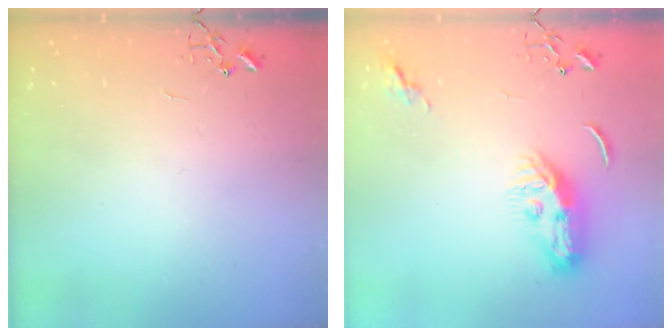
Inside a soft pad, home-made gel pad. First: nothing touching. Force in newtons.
{"total": 9.3, "press": 9.2, "slide": 1.2}